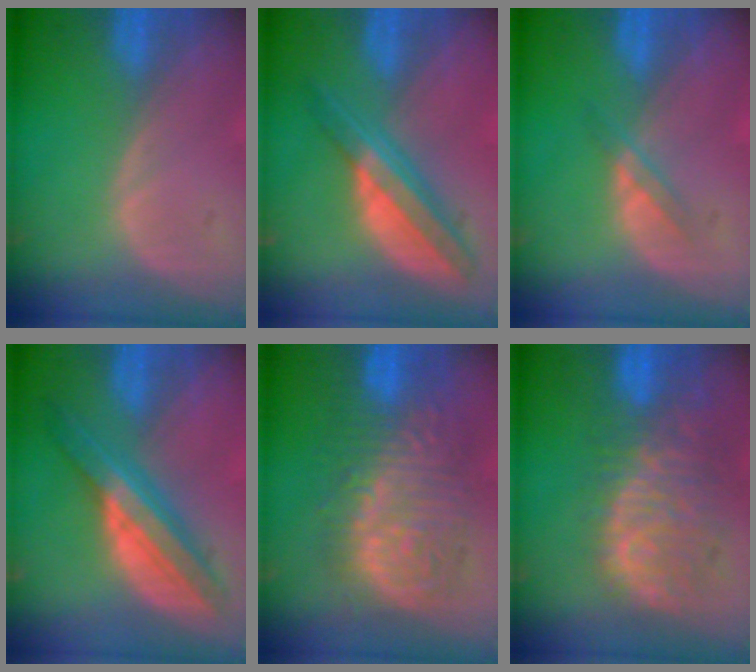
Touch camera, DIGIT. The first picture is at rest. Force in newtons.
{"total": 7.6, "press": 6.4, "slide": 4.1}
{"total": 1.8, "press": 1.8, "slide": 0.2}
{"total": 8.1, "press": 8.1, "slide": 0.4}
{"total": 12.1, "press": 12.0, "slide": 1.1}
{"total": 11.2, "press": 9.6, "slide": 5.7}